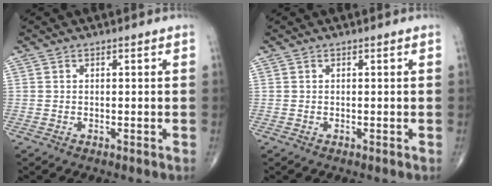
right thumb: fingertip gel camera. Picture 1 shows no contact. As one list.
[{"total": 0.0}]